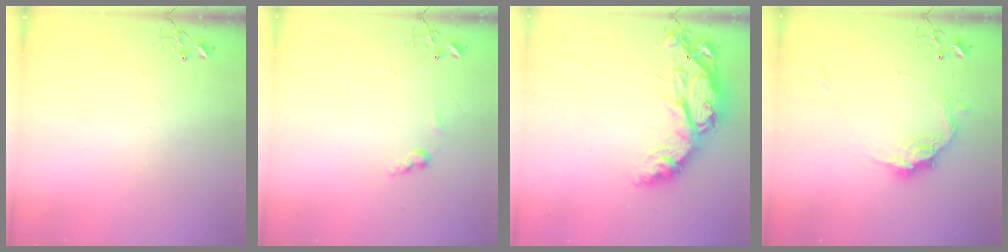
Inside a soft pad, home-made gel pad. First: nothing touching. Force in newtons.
{"total": 6.4, "press": 6.4, "slide": 0.8}
{"total": 18.0, "press": 17.9, "slide": 1.7}
{"total": 13.4, "press": 13.4, "slide": 1.1}